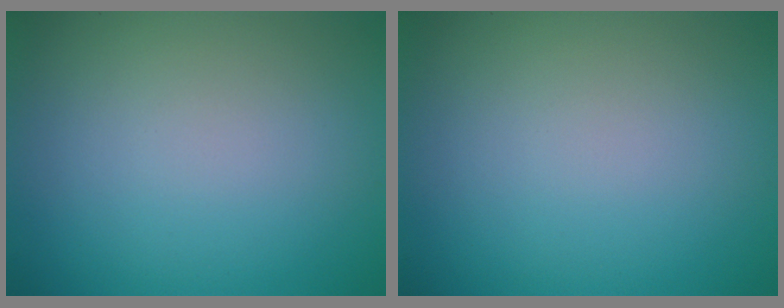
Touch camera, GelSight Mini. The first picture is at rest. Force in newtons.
{"total": 0.0}